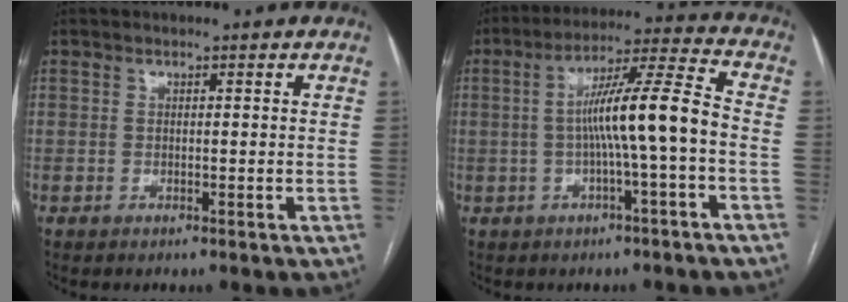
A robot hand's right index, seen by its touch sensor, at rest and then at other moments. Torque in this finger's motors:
{"motor_torque": [1.80, -0.04, 0.93, 0.21]}